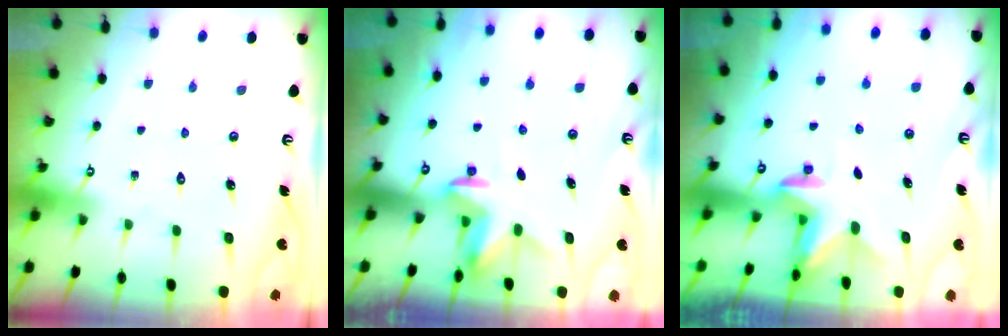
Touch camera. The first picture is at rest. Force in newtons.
{"total": 3.2, "press": 3.2, "slide": 0.2}
{"total": 2.3, "press": 2.3, "slide": 0.4}